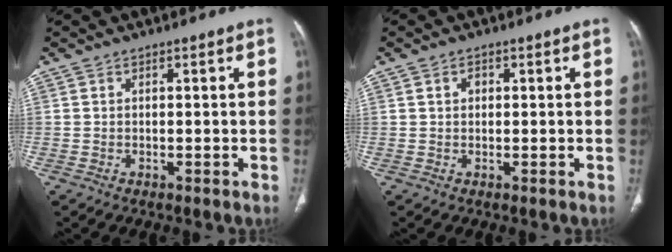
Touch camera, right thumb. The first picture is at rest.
{"total": 1.4, "force": [0.4, 1.1, 0.8], "torque": [-0.012, 0.004, 0.006]}